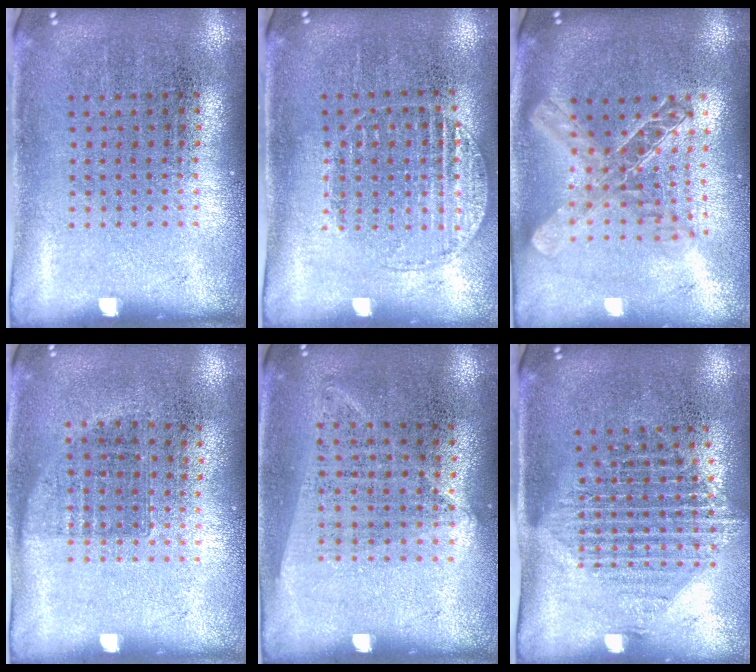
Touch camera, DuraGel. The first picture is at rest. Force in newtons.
{"total": 1.1, "press": 1.1, "slide": 0.2}
{"total": 1.9, "press": 1.6, "slide": 1.0}
{"total": 0.7, "press": 0.6, "slide": 0.4}
{"total": 1.0, "press": 0.9, "slide": 0.5}
{"total": 1.4, "press": 1.2, "slide": 0.8}